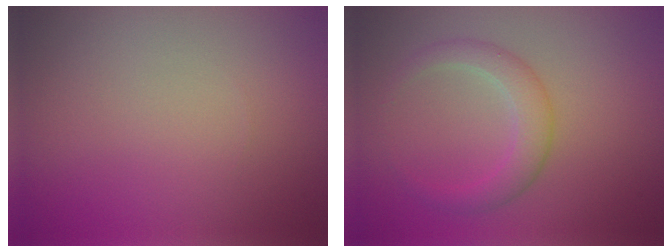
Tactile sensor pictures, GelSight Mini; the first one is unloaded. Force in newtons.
{"total": 2.7, "press": 2.7, "slide": 0.1}